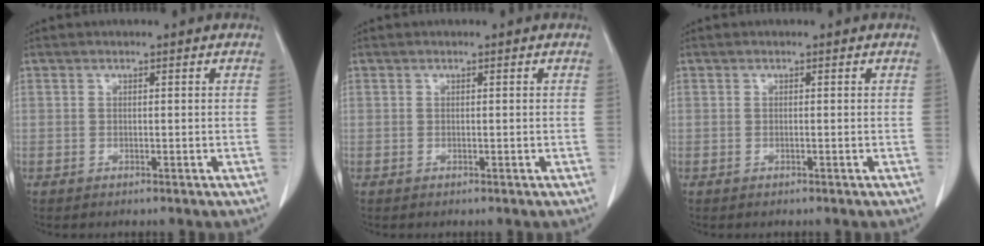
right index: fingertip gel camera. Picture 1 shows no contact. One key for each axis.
{"total": 0.0}
{"total": 0.0}